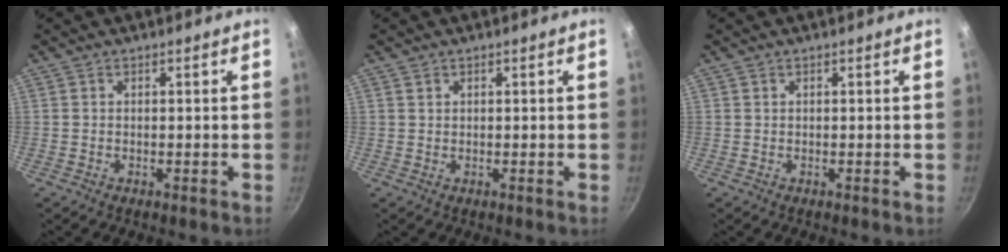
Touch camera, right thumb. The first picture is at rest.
{"total": 0.7, "force": [0.4, 0.6, 0.2], "torque": [-0.002, 0.001, 0.005]}
{"total": 0.0}